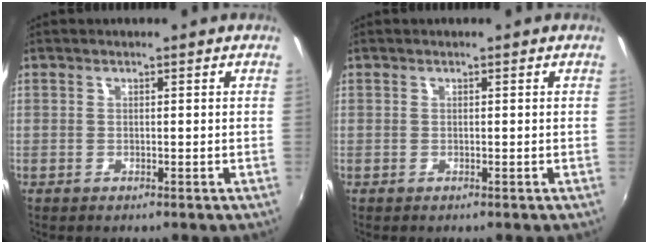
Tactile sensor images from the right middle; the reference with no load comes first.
{"total": 0.0}